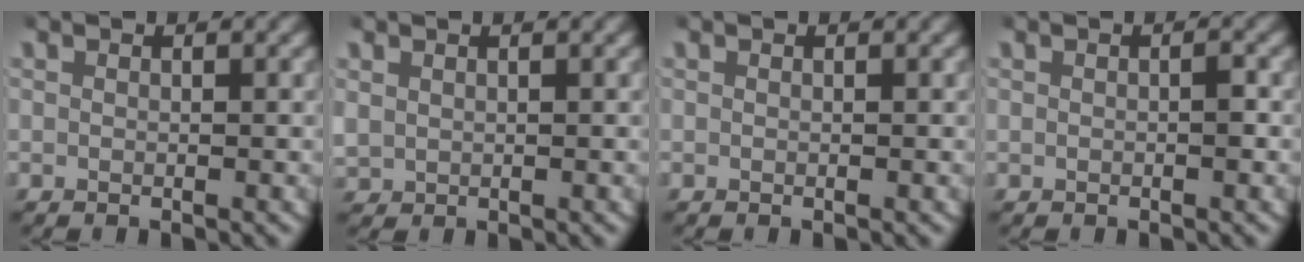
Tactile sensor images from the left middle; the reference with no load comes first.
{"total": 1.4, "force": [0.7, 1.1, 0.5], "torque": [-0.017, -0.001, 0.017]}
{"total": 0.0}
{"total": 0.7, "force": [-0.2, 0.3, 0.6], "torque": [-0.011, 0.000, -0.001]}